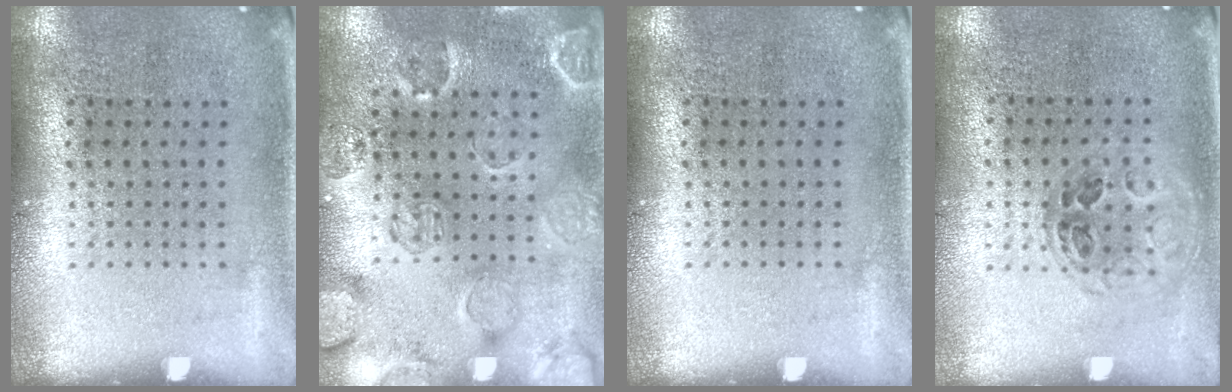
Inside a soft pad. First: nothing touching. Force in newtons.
{"total": 2.5, "press": 2.0, "slide": 1.5}
{"total": 0.0}
{"total": 0.9, "press": 0.9, "slide": 0.2}